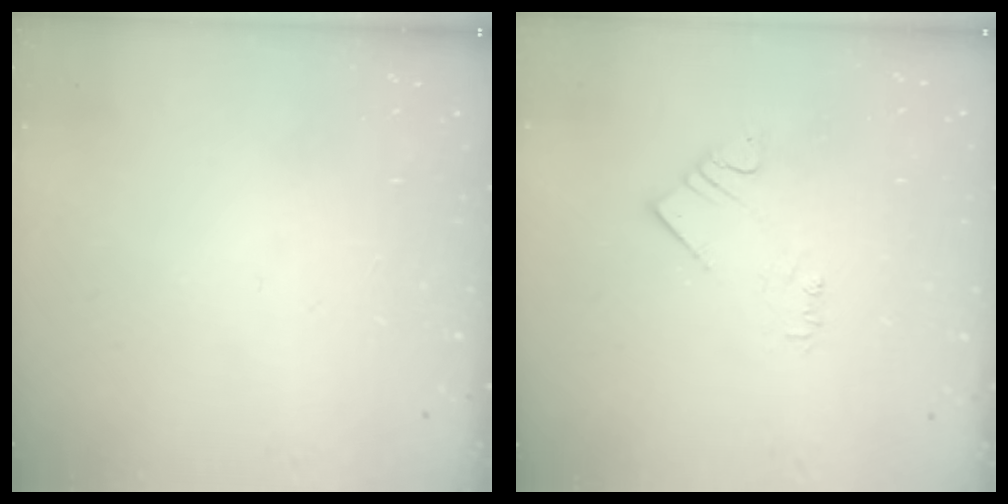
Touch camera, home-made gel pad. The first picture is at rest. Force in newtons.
{"total": 3.2, "press": 3.2, "slide": 0.2}